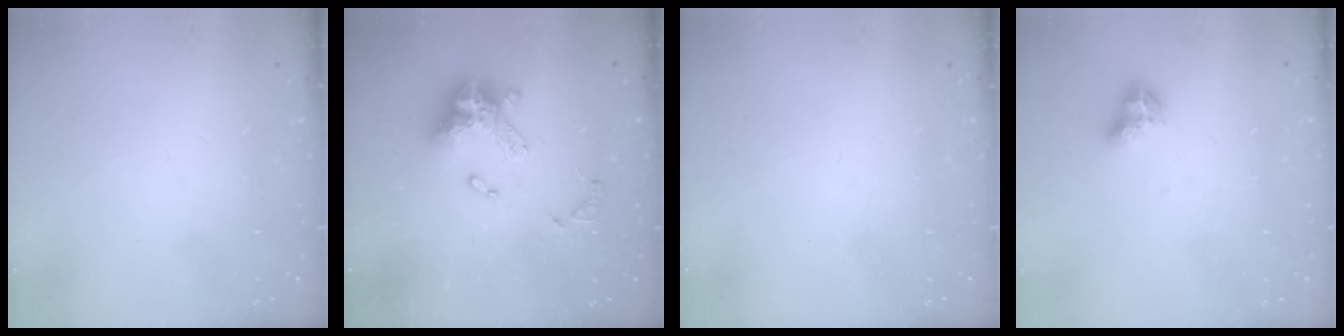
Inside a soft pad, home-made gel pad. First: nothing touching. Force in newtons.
{"total": 14.7, "press": 14.6, "slide": 1.6}
{"total": 0.0}
{"total": 7.1, "press": 7.1, "slide": 0.7}